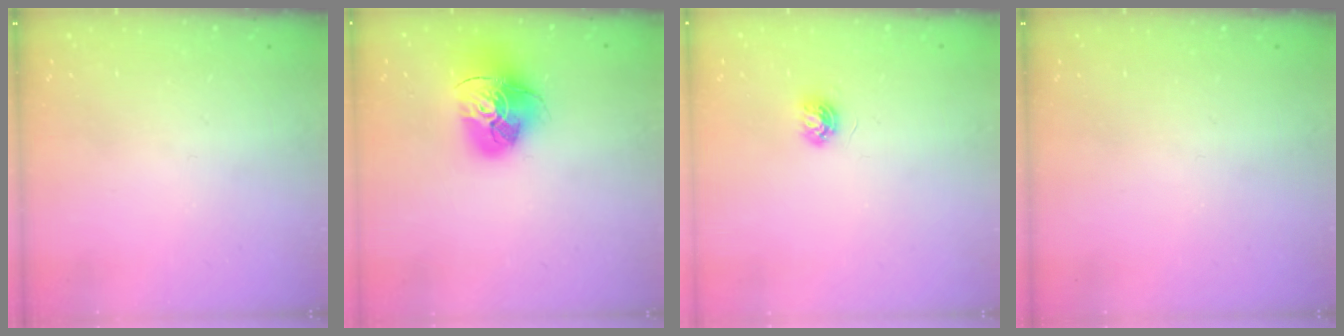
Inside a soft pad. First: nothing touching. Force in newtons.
{"total": 15.5, "press": 15.4, "slide": 1.7}
{"total": 5.2, "press": 5.1, "slide": 0.6}
{"total": 0.0}